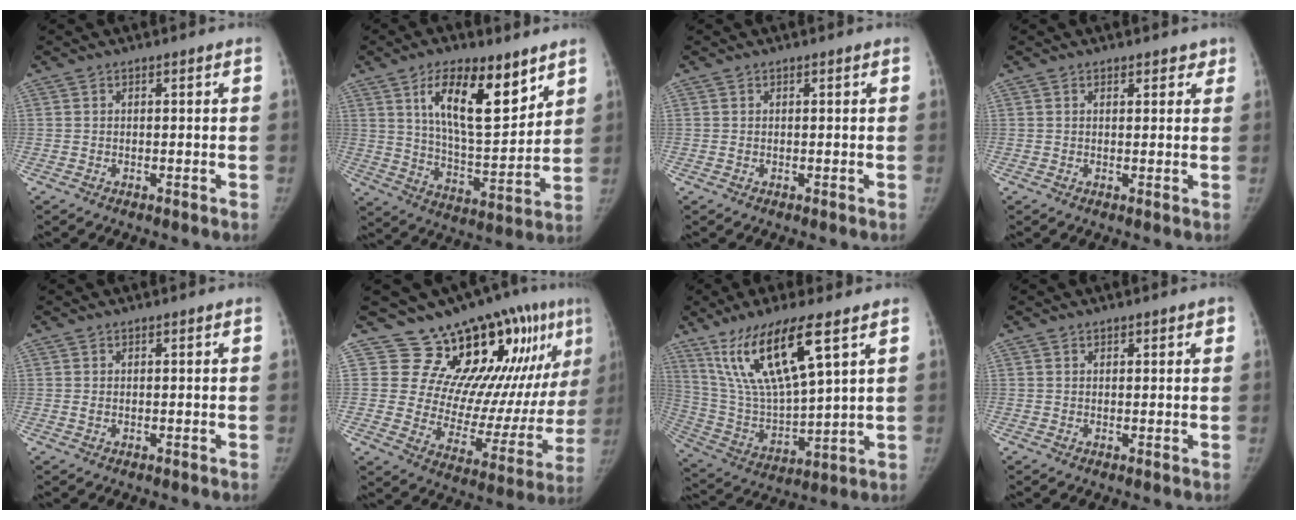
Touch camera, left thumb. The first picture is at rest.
{"total": 17.0, "force": [9.1, 6.6, 12.7], "torque": [-0.173, -0.051, 0.163]}
{"total": 0.0}
{"total": 2.4, "force": [1.7, 1.4, 0.9], "torque": [0.015, -0.007, 0.018]}
{"total": 0.6, "force": [0.2, 0.4, 0.4], "torque": [-0.008, -0.002, 0.004]}
{"total": 21.3, "force": [13.4, 9.0, 13.8], "torque": [-0.132, -0.087, 0.198]}
{"total": 18.6, "force": [9.9, 4.6, 15.1], "torque": [-0.294, -0.040, 0.202]}
{"total": 1.6, "force": [1.1, 0.9, 0.7], "torque": [0.008, -0.004, 0.012]}